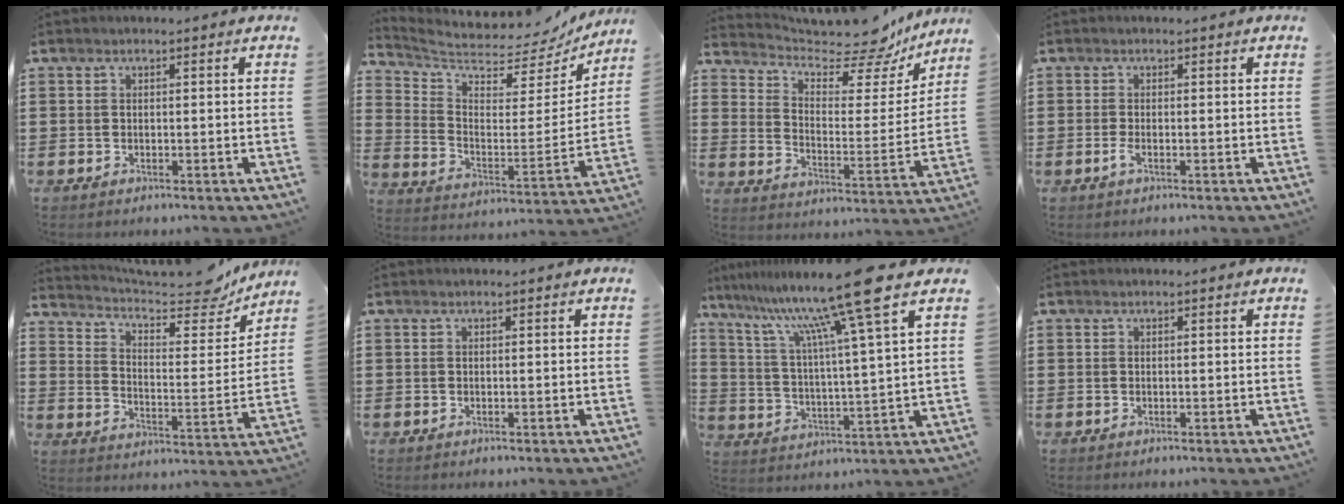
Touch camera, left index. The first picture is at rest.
{"total": 4.8, "force": [4.5, 1.1, 1.3], "torque": [-0.055, -0.049, 0.072]}
{"total": 8.8, "force": [7.6, 2.5, 3.6], "torque": [-0.074, -0.061, 0.125]}
{"total": 1.4, "force": [-0.6, 0.2, 1.3], "torque": [-0.039, -0.008, -0.014]}
{"total": 9.2, "force": [8.1, 2.0, 3.9], "torque": [-0.077, -0.062, 0.133]}
{"total": 0.0}
{"total": 13.7, "force": [9.8, -0.9, 9.5], "torque": [-0.194, -0.061, 0.147]}
{"total": 0.0}